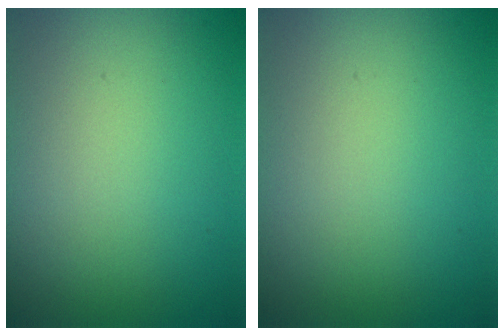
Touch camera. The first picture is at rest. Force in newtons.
{"total": 0.0}